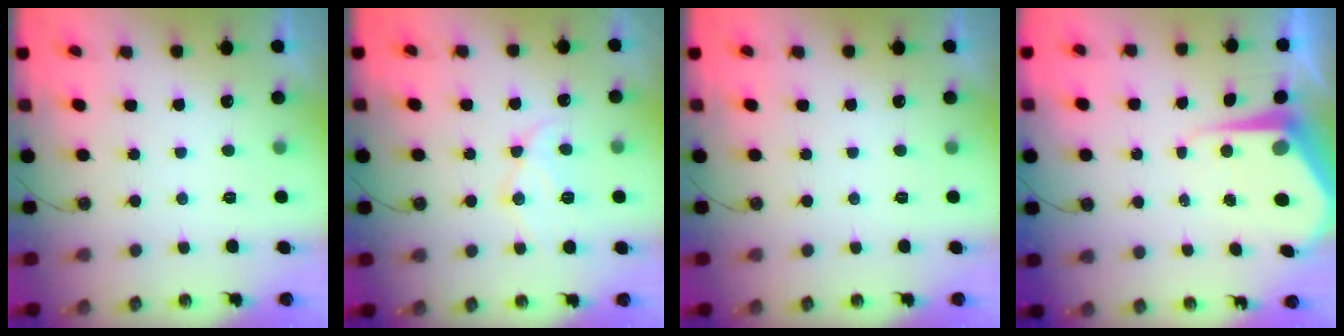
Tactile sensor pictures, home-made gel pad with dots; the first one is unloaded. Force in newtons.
{"total": 12.6, "press": 12.6, "slide": 1.1}
{"total": 0.0}
{"total": 7.7, "press": 7.6, "slide": 0.6}